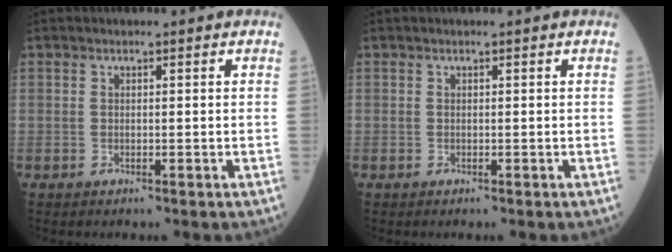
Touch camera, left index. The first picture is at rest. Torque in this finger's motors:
{"motor_torque": [-1.04, 1.10, -0.78, -0.21]}